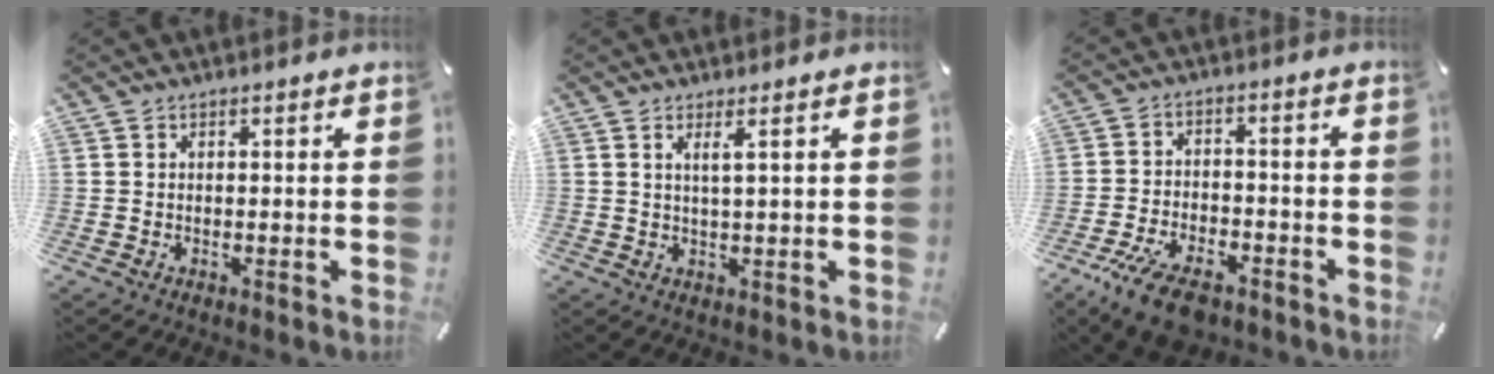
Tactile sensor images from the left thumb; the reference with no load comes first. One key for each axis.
{"total": 2.9, "fx": 1.3, "fy": -0.3, "fz": 2.6, "tx": -0.053, "ty": -0.005, "tz": 0.021}
{"total": 9.9, "fx": -6.6, "fy": 4.5, "fz": 5.8, "tx": -0.110, "ty": 0.033, "tz": -0.119}